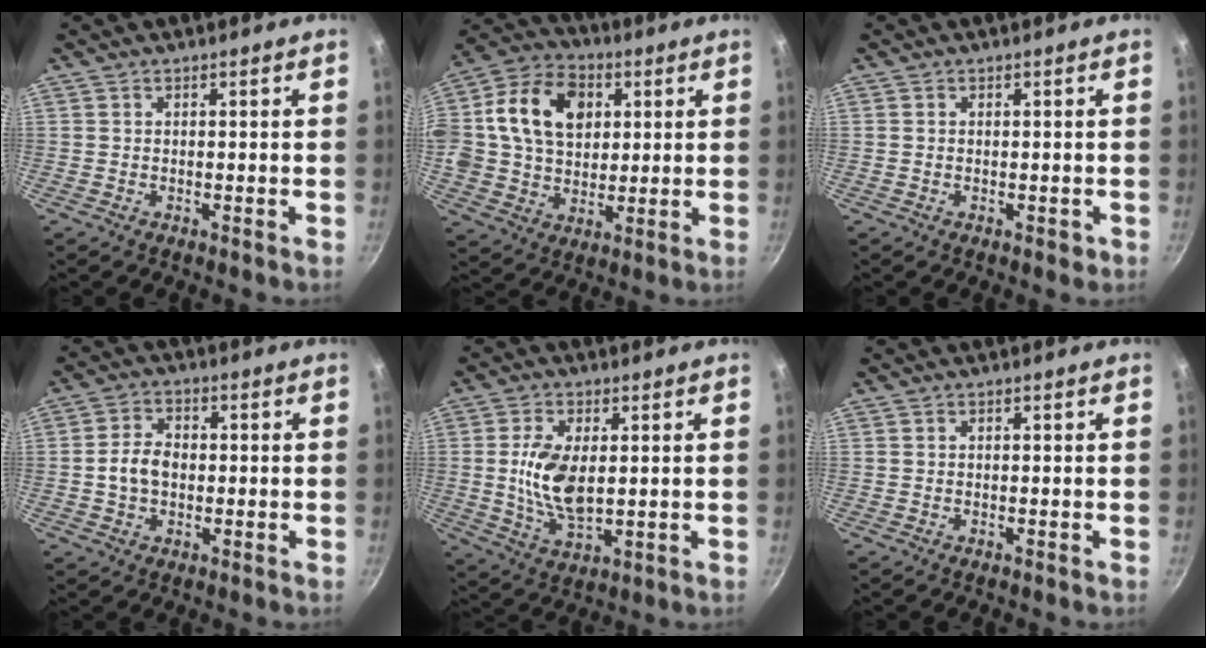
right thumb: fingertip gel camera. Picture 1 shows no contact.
{"total": 19.0, "force": [4.4, 14.0, 12.1], "torque": [-0.199, 0.016, 0.063]}
{"total": 1.1, "force": [-0.3, 0.7, 0.8], "torque": [-0.008, 0.001, -0.005]}
{"total": 6.2, "force": [-0.4, 4.6, 4.1], "torque": [-0.061, 0.016, -0.014]}
{"total": 10.5, "force": [1.0, 5.5, 8.9], "torque": [-0.169, -0.009, 0.024]}
{"total": 0.0}